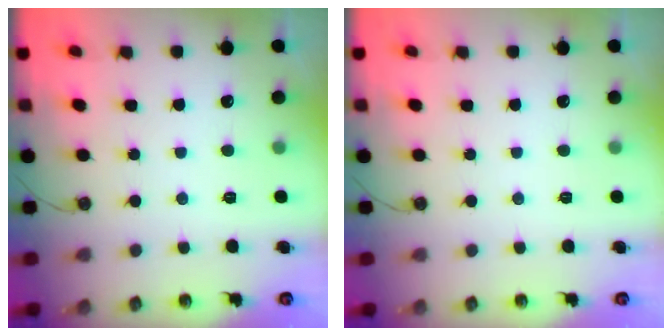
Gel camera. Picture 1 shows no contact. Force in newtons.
{"total": 0.0}